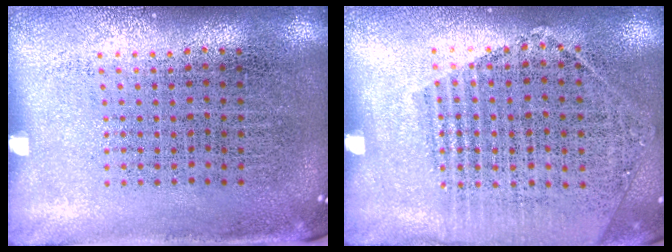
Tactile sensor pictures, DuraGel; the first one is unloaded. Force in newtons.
{"total": 1.4, "press": 1.4, "slide": 0.4}